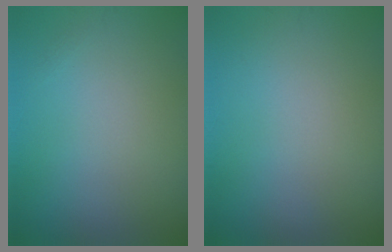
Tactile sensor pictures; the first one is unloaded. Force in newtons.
{"total": 0.0}